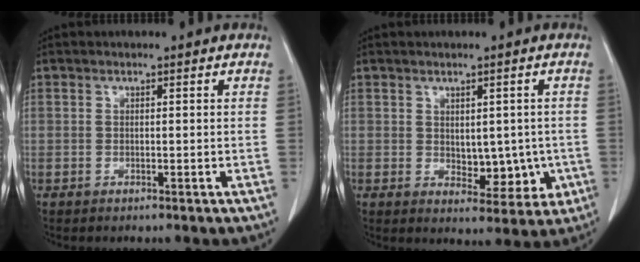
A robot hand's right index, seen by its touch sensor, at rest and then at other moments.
{"total": 6.2, "force": [-0.5, 3.7, 4.9], "torque": [-0.051, -0.002, 0.008]}